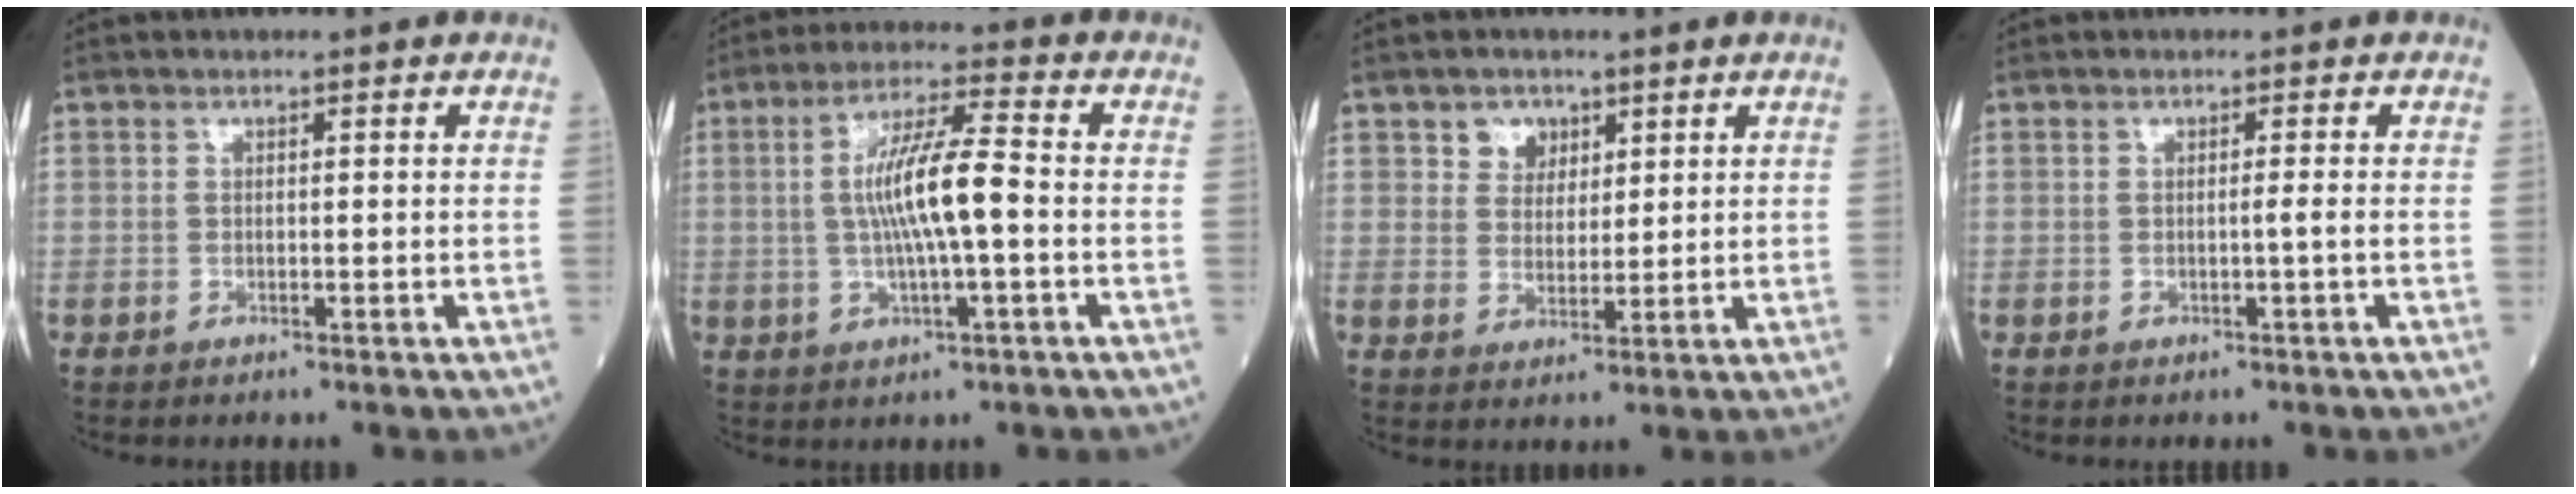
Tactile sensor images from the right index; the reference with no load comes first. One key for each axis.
{"total": 9.7, "fx": -0.3, "fy": 0.9, "fz": 9.7, "tx": -0.179, "ty": 0.008, "tz": -0.010}
{"total": 3.9, "fx": 2.2, "fy": 3.0, "fz": 1.0, "tx": -0.013, "ty": 0.004, "tz": 0.040}
{"total": 0.8, "fx": -0.2, "fy": -0.3, "fz": 0.7, "tx": 0.000, "ty": 0.000, "tz": -0.006}